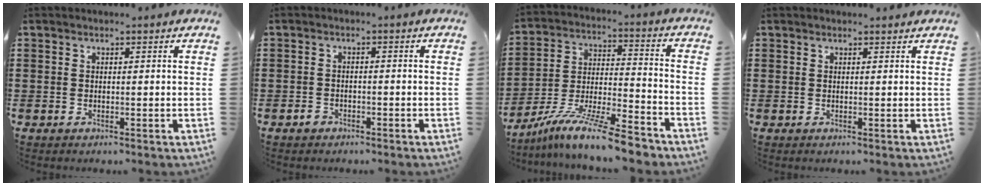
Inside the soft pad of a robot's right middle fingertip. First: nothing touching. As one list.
[{"total": 1.6, "force": [-1.3, 0.9, 0.4], "torque": [-0.011, -0.001, -0.026]}, {"total": 11.0, "force": [-9.5, 0.9, 5.5], "torque": [-0.098, 0.016, -0.183]}, {"total": 0.5, "force": [0.5, 0.1, 0.1], "torque": [0.003, -0.006, 0.008]}]